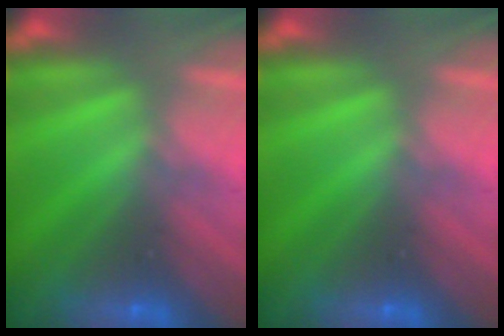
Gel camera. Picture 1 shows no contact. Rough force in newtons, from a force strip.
{"total": 0.0}